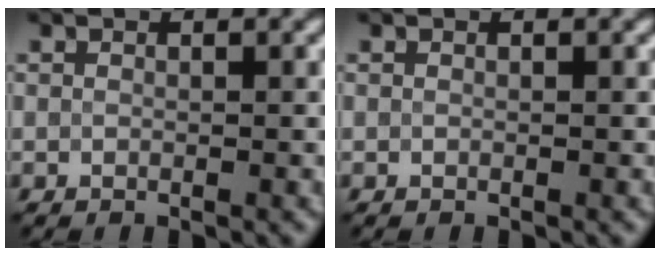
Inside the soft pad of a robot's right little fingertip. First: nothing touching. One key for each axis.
{"total": 0.0}